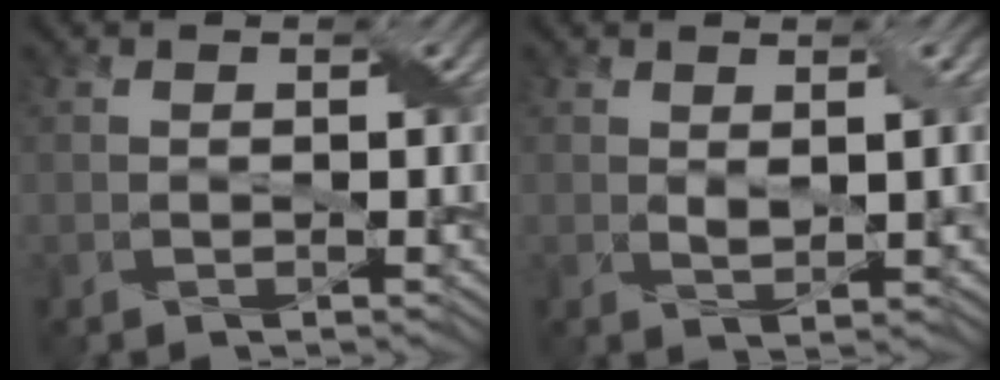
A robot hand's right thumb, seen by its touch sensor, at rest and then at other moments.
{"total": 2.7, "force": [1.0, 0.7, 2.4], "torque": [-0.049, 0.001, 0.021]}